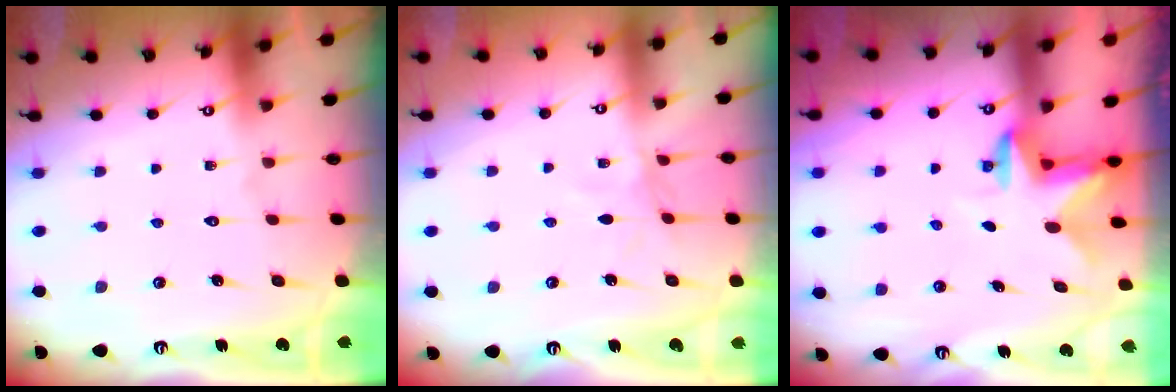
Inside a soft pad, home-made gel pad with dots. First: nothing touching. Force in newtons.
{"total": 3.4, "press": 3.3, "slide": 0.4}
{"total": 2.8, "press": 2.8, "slide": 0.6}